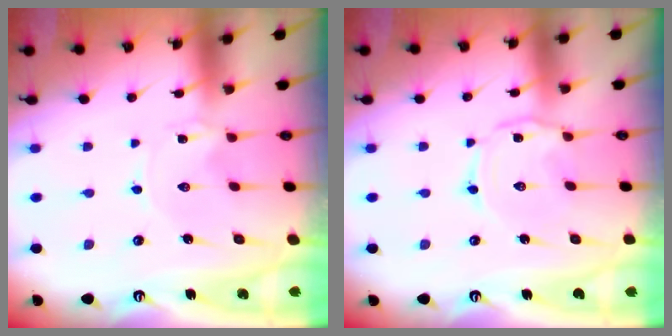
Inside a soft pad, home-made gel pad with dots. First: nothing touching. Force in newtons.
{"total": 2.8, "press": 2.8, "slide": 0.4}